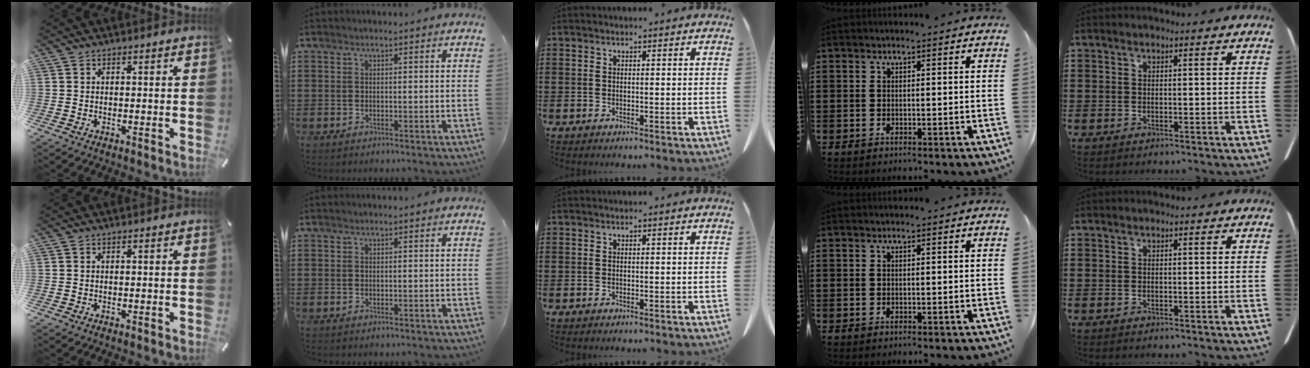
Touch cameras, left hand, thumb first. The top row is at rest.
{}